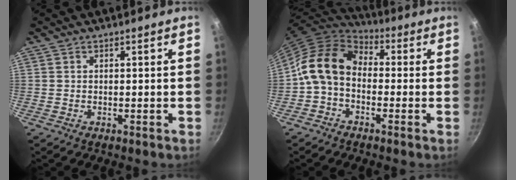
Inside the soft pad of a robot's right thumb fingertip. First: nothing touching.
{"total": 12.0, "force": [-1.3, 8.7, 8.1], "torque": [-0.143, 0.038, -0.041]}